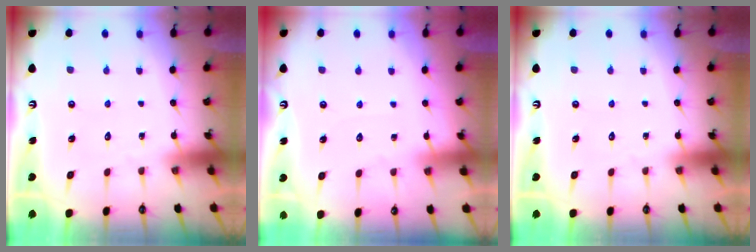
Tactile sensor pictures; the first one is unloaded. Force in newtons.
{"total": 1.5, "press": 1.4, "slide": 0.2}
{"total": 0.0}